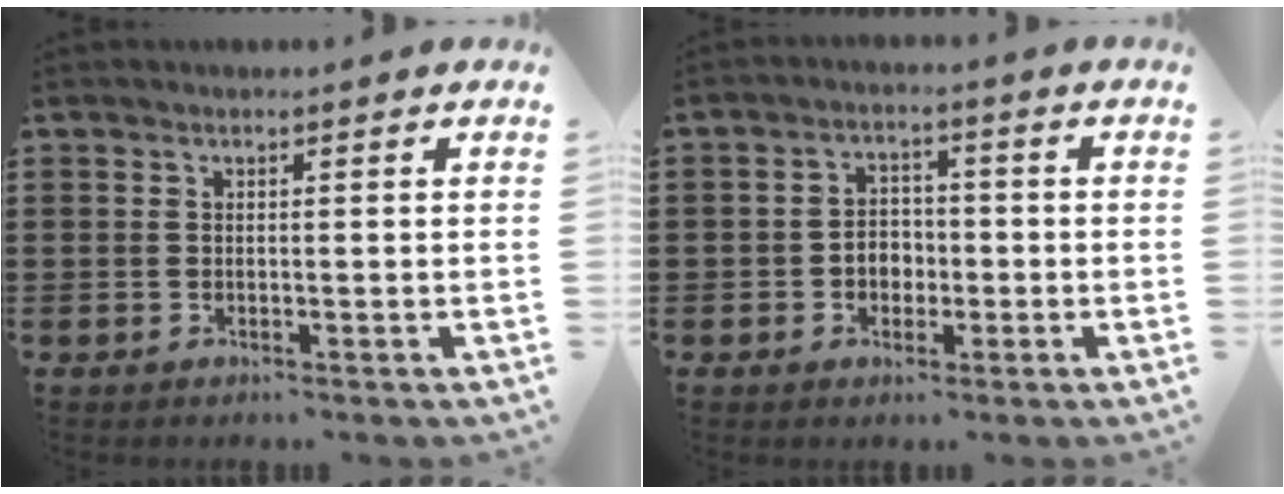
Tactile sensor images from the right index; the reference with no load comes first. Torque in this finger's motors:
{"motor_torque": [1.82, -0.33, 0.36, 0.05]}